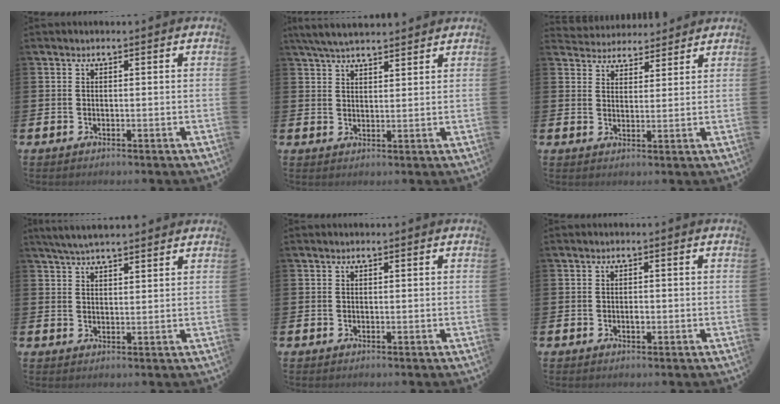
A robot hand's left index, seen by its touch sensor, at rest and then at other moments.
{"total": 4.8, "force": [4.5, 0.8, 1.4], "torque": [-0.041, -0.010, 0.084]}
{"total": 4.1, "force": [3.9, 1.0, -0.5], "torque": [-0.007, -0.022, 0.072]}
{"total": 4.4, "force": [4.1, 0.5, 1.3], "torque": [-0.038, -0.008, 0.077]}
{"total": 0.0}
{"total": 0.8, "force": [-0.2, 0.4, 0.6], "torque": [-0.004, -0.003, -0.007]}